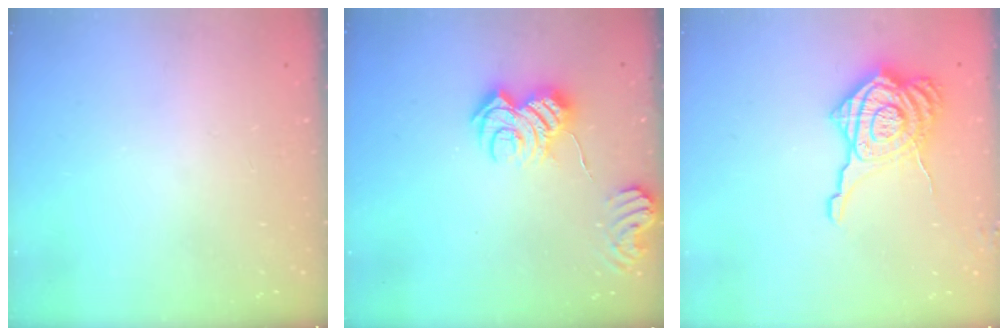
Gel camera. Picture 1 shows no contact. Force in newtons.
{"total": 9.7, "press": 9.7, "slide": 0.7}
{"total": 14.8, "press": 14.7, "slide": 1.5}